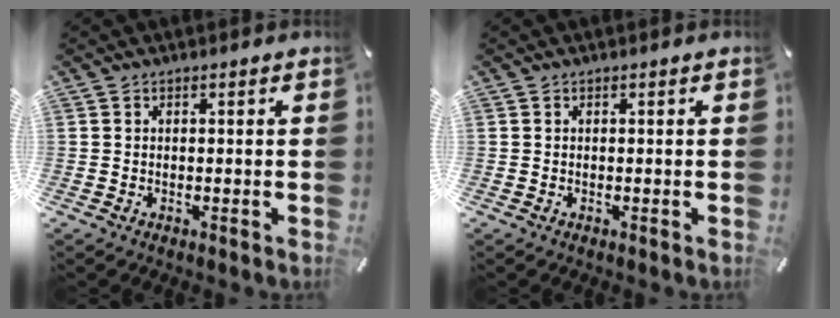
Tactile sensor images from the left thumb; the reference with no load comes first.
{"total": 0.0}